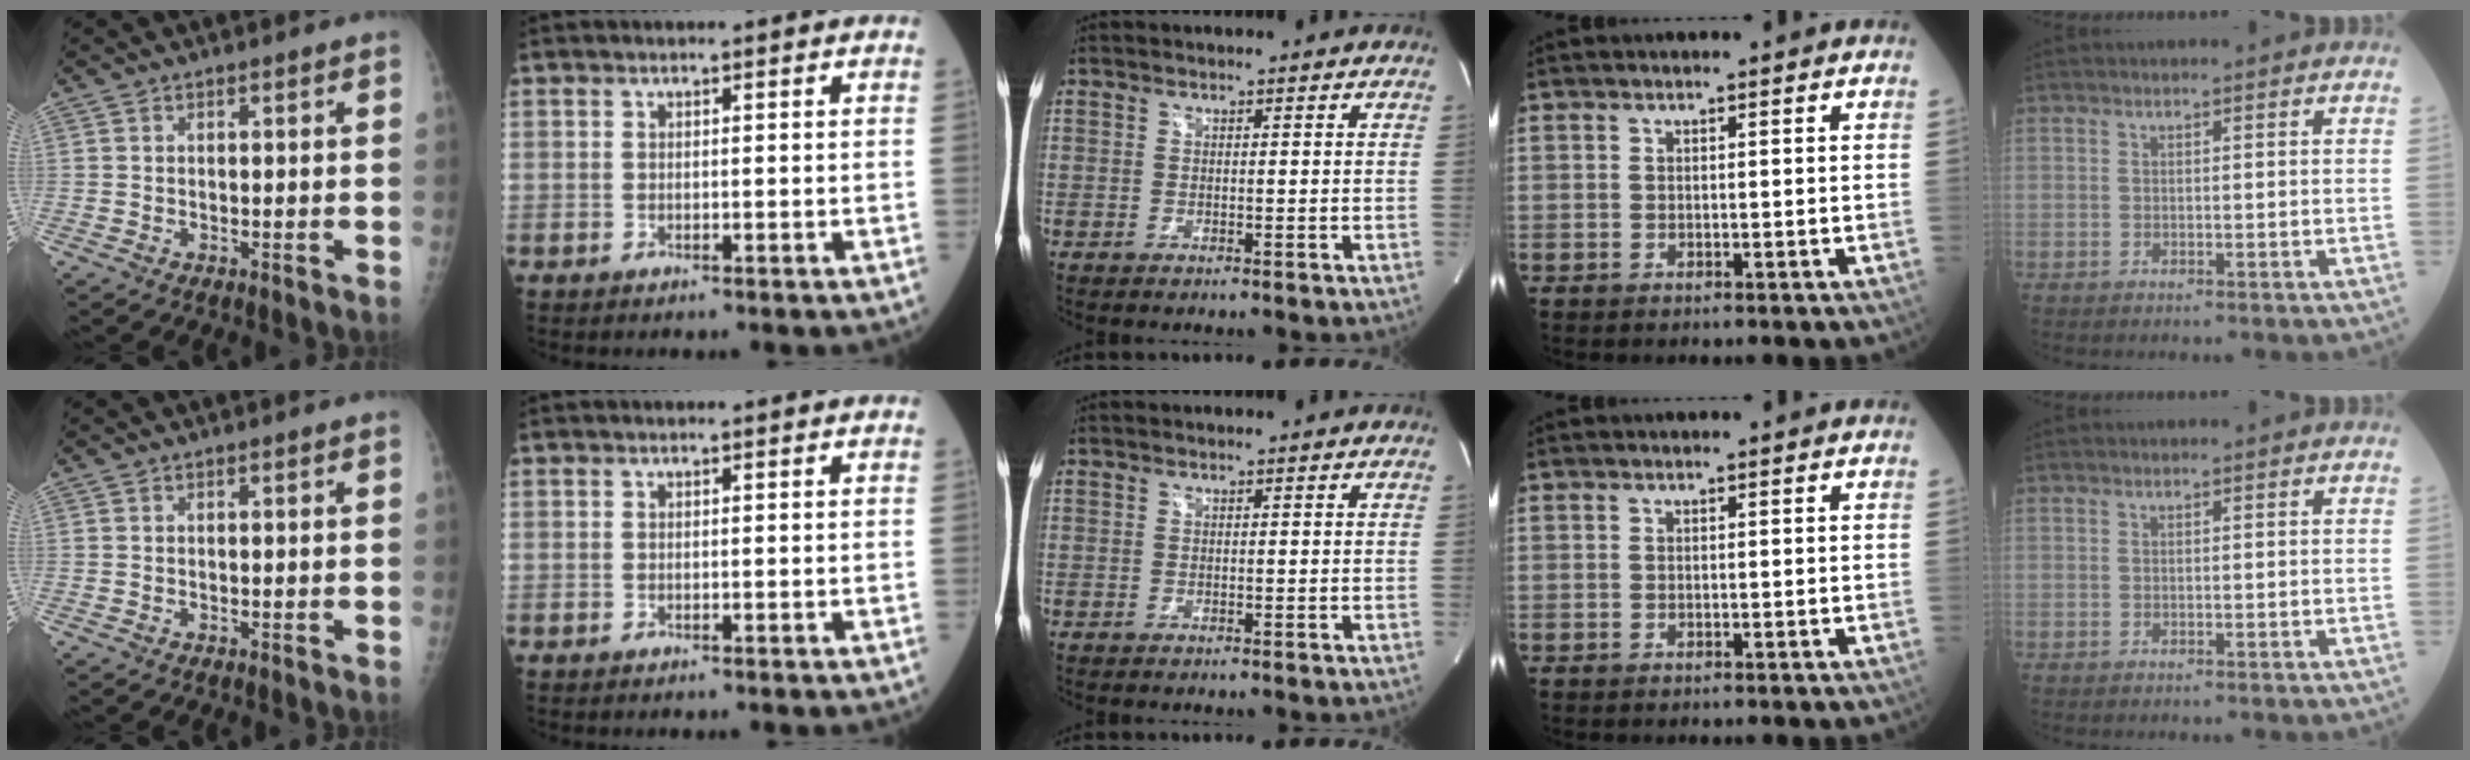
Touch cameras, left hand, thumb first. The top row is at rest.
{}